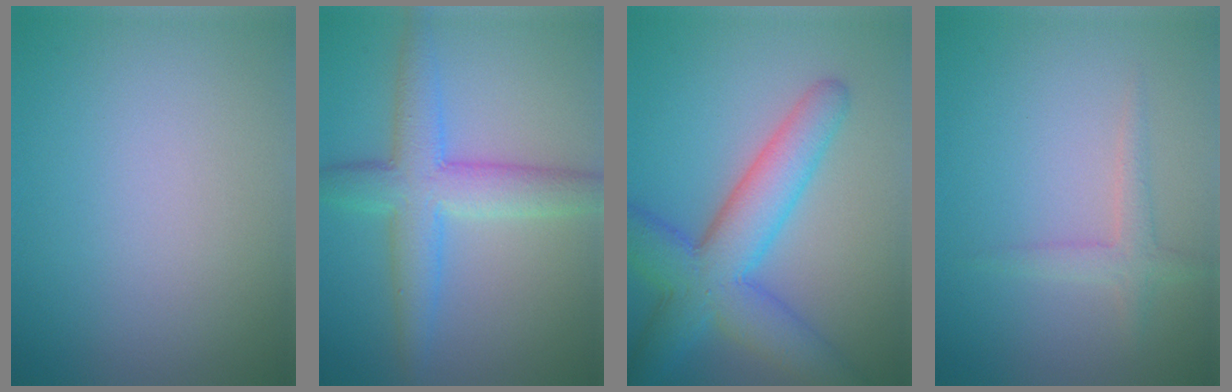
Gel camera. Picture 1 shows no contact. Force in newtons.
{"total": 5.7, "press": 5.7, "slide": 0.1}
{"total": 7.9, "press": 7.9, "slide": 0.3}
{"total": 1.9, "press": 1.9, "slide": 0.1}